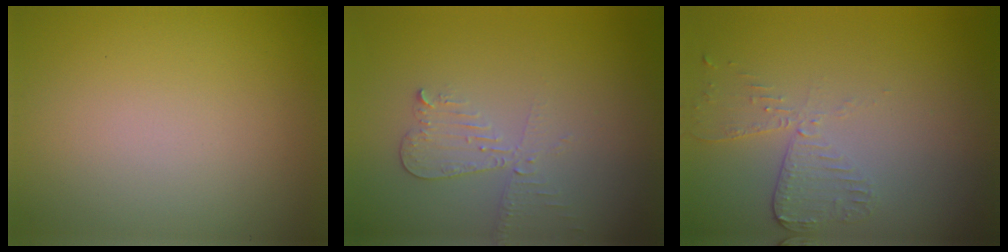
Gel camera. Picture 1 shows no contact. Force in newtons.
{"total": 2.4, "press": 2.3, "slide": 0.5}
{"total": 2.6, "press": 2.3, "slide": 1.1}